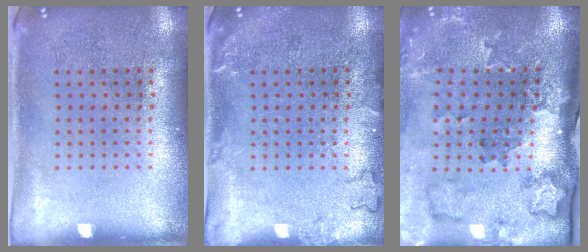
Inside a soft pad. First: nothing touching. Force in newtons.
{"total": 1.6, "press": 1.6, "slide": 0.3}
{"total": 2.2, "press": 2.0, "slide": 1.0}